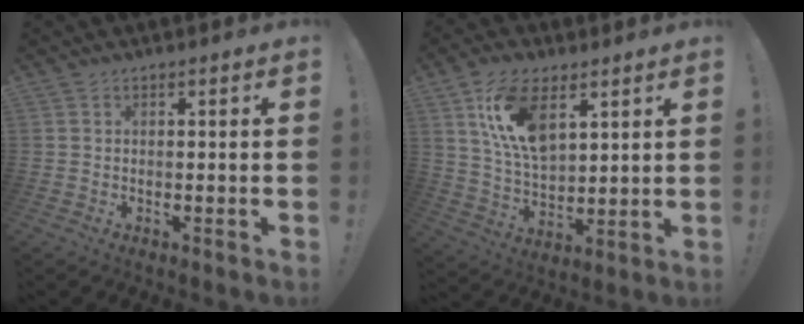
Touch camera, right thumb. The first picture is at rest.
{"total": 14.7, "force": [7.2, 8.1, 10.0], "torque": [-0.201, -0.016, 0.134]}